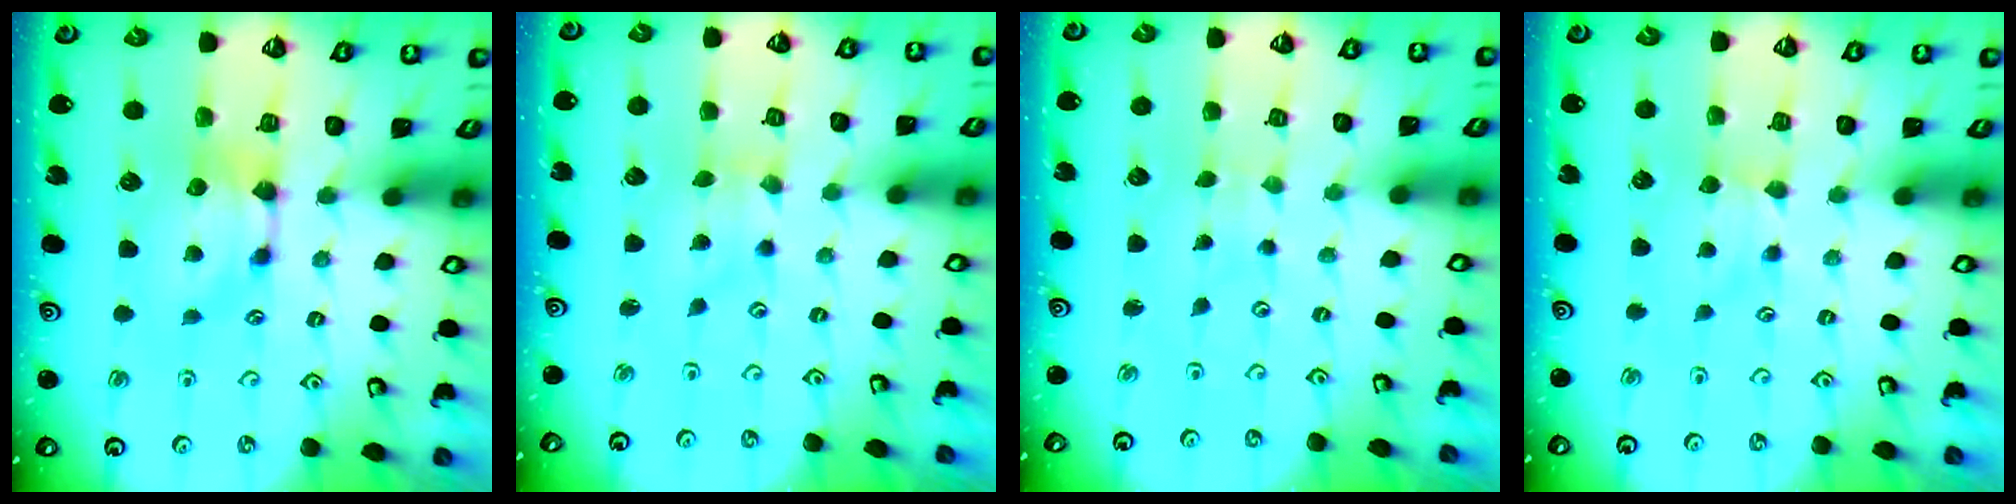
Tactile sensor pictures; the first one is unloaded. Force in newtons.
{"total": 2.6, "press": 2.4, "slide": 0.8}
{"total": 5.7, "press": 5.7, "slide": 0.3}
{"total": 1.7, "press": 1.6, "slide": 0.5}